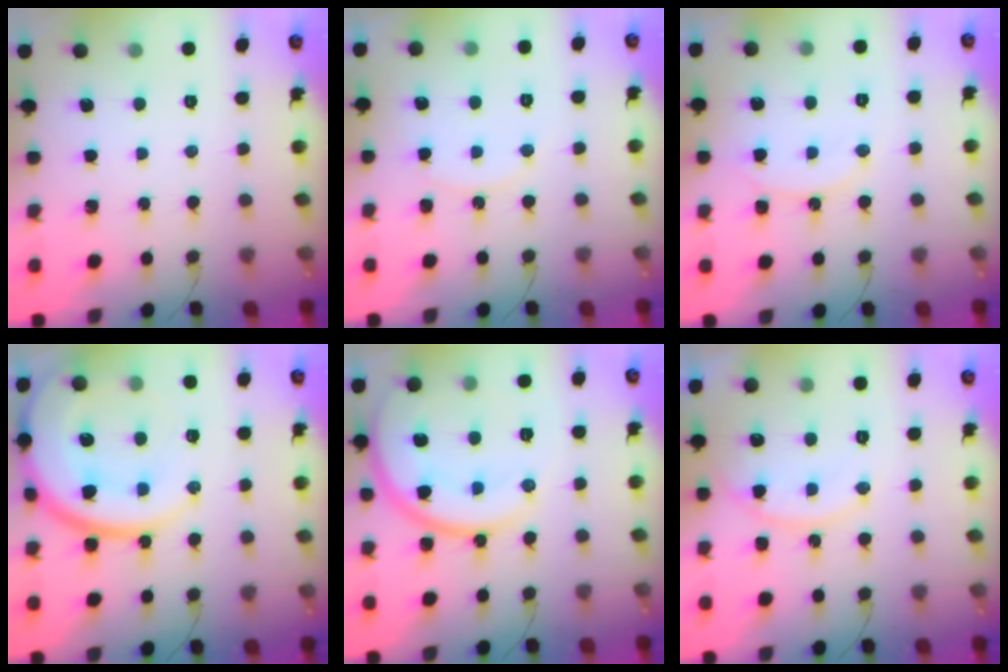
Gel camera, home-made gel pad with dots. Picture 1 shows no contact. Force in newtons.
{"total": 6.4, "press": 6.4, "slide": 0.6}
{"total": 9.1, "press": 9.1, "slide": 1.0}
{"total": 25.1, "press": 24.6, "slide": 4.7}
{"total": 15.5, "press": 15.5, "slide": 1.3}
{"total": 13.6, "press": 13.5, "slide": 1.0}